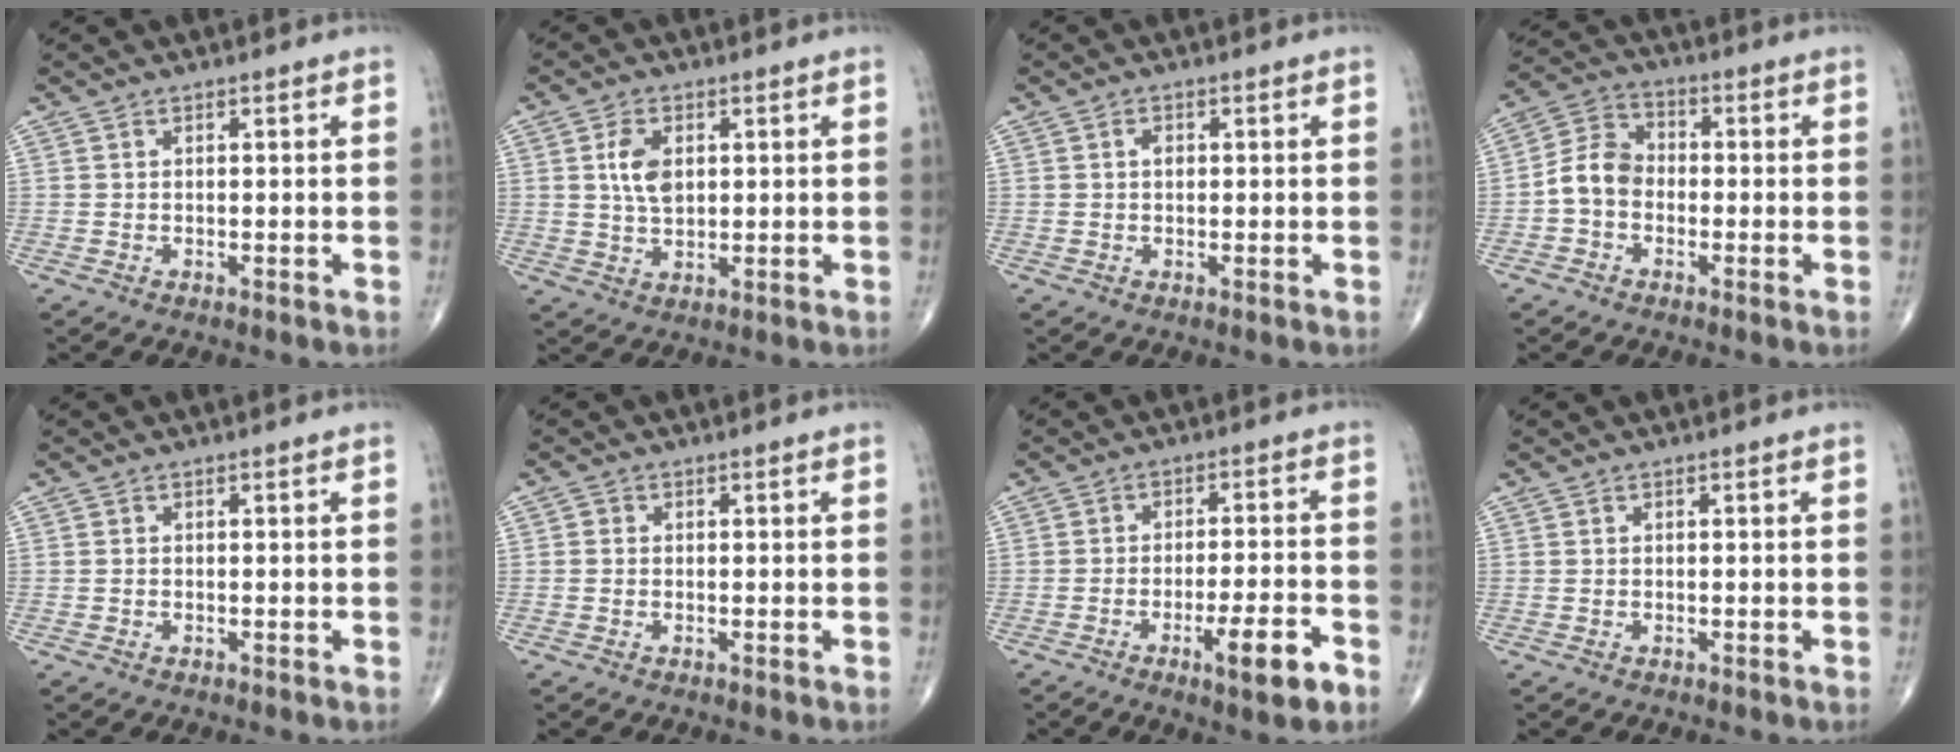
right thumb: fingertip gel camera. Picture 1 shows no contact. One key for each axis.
{"total": 5.7, "fx": 1.3, "fy": 3.5, "fz": 4.4, "tx": -0.078, "ty": -0.006, "tz": 0.024}
{"total": 1.4, "fx": 0.2, "fy": 1.0, "fz": 1.0, "tx": -0.011, "ty": 0.002, "tz": -0.001}
{"total": 7.1, "fx": -1.6, "fy": 5.4, "fz": 4.2, "tx": -0.067, "ty": 0.030, "tz": -0.047}
{"total": 0.0}
{"total": 0.8, "fx": -0.1, "fy": 0.7, "fz": 0.3, "tx": -0.001, "ty": 0.002, "tz": -0.005}
{"total": 8.6, "fx": -4.3, "fy": 1.7, "fz": 7.3, "tx": -0.114, "ty": 0.018, "tz": -0.060}
{"total": 0.0}